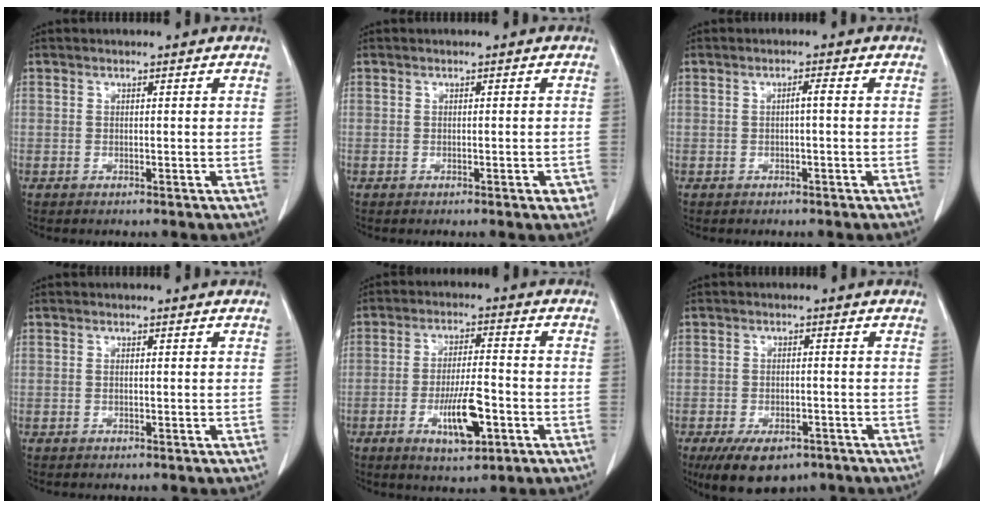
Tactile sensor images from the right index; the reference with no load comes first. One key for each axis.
{"total": 1.5, "fx": -0.7, "fy": 0.5, "fz": 1.2, "tx": -0.010, "ty": 0.001, "tz": -0.008}
{"total": 1.2, "fx": -0.1, "fy": 0.0, "fz": 1.2, "tx": -0.020, "ty": 0.003, "tz": -0.002}
{"total": 0.0}
{"total": 8.4, "fx": -3.2, "fy": 2.1, "fz": 7.5, "tx": -0.136, "ty": -0.004, "tz": -0.047}
{"total": 8.6, "fx": -5.9, "fy": 4.6, "fz": 4.3, "tx": -0.066, "ty": -0.002, "tz": -0.089}